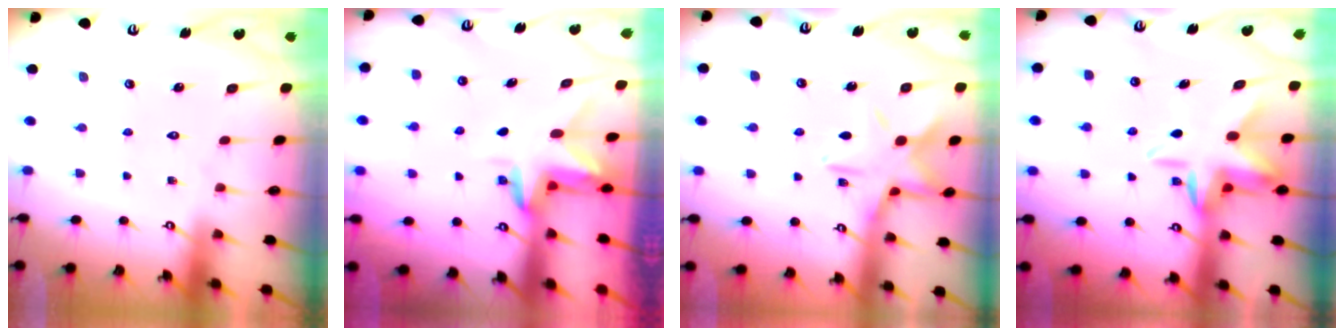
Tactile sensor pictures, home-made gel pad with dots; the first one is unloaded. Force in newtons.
{"total": 2.9, "press": 2.9, "slide": 0.2}
{"total": 12.4, "press": 12.3, "slide": 0.7}
{"total": 9.1, "press": 8.7, "slide": 2.6}